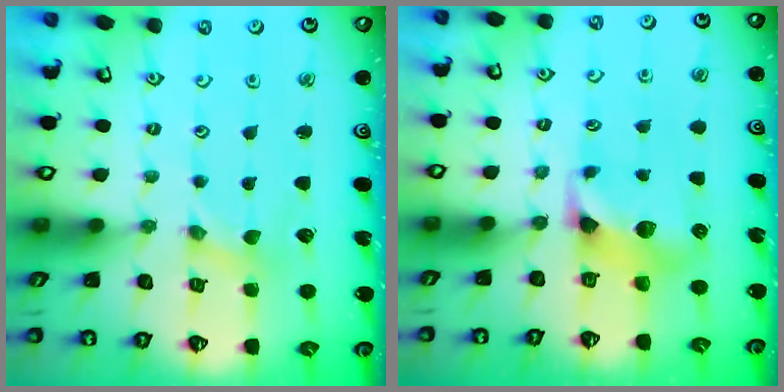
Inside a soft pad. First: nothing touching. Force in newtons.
{"total": 7.9, "press": 7.9, "slide": 0.8}